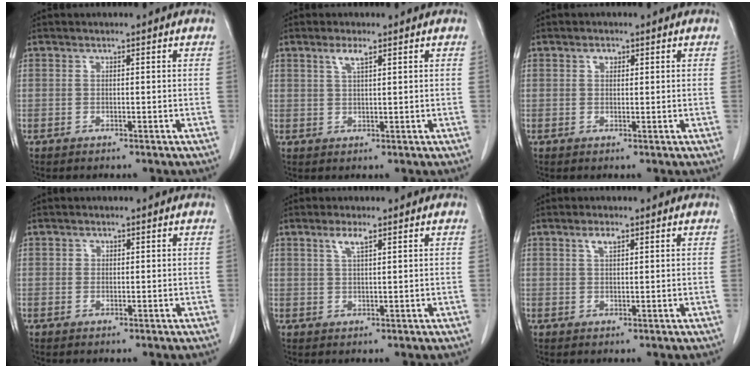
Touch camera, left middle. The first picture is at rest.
{"total": 2.4, "force": [1.4, 0.3, 1.9], "torque": [-0.042, 0.002, 0.029]}
{"total": 1.3, "force": [0.6, 0.9, 0.7], "torque": [-0.010, 0.001, 0.008]}
{"total": 0.7, "force": [0.2, 0.7, 0.2], "torque": [0.004, 0.001, 0.003]}
{"total": 2.5, "force": [1.5, 0.3, 2.0], "torque": [-0.044, 0.001, 0.030]}
{"total": 2.0, "force": [1.2, 0.6, 1.5], "torque": [-0.031, 0.003, 0.023]}